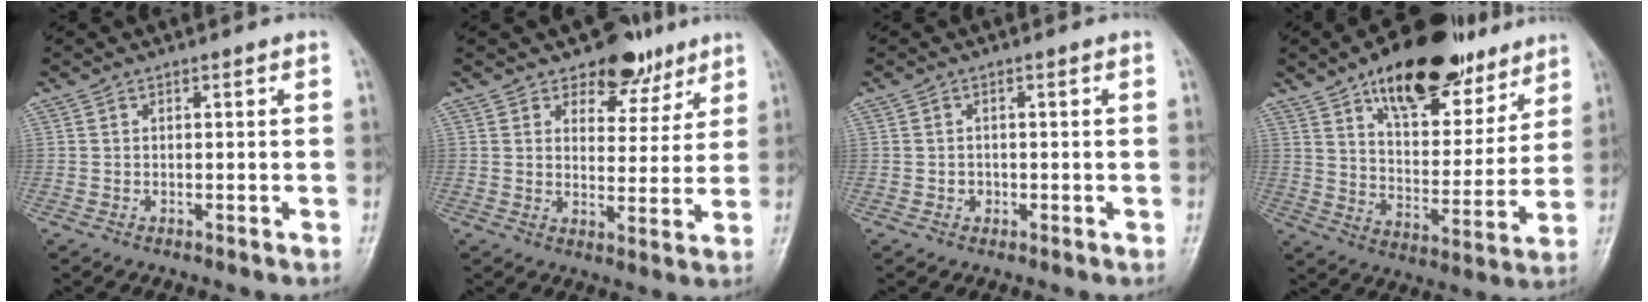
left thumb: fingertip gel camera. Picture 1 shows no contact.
{"total": 8.6, "force": [6.4, 5.0, 2.8], "torque": [0.002, -0.038, 0.094]}
{"total": 1.2, "force": [-0.2, 1.1, 0.4], "torque": [0.000, 0.004, -0.002]}
{"total": 22.9, "force": [14.6, 10.9, 13.9], "torque": [-0.158, -0.051, 0.232]}